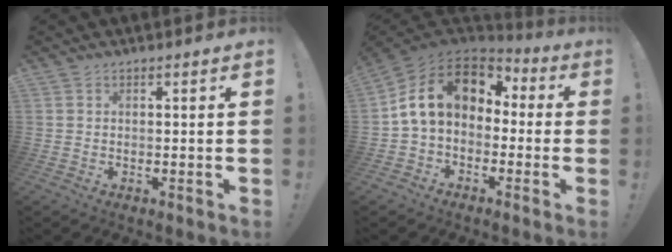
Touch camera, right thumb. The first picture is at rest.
{"total": 15.0, "force": [3.3, 10.0, 10.8], "torque": [-0.189, 0.006, 0.061]}